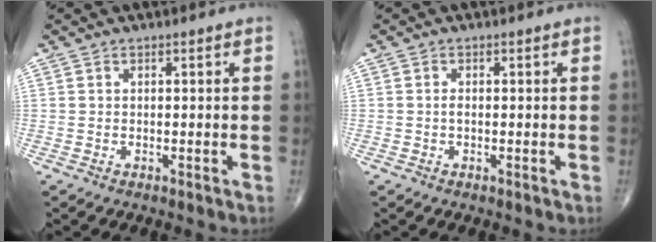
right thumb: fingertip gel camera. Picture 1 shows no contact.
{"total": 0.6, "force": [-0.1, 0.2, 0.5], "torque": [-0.007, 0.001, -0.004]}